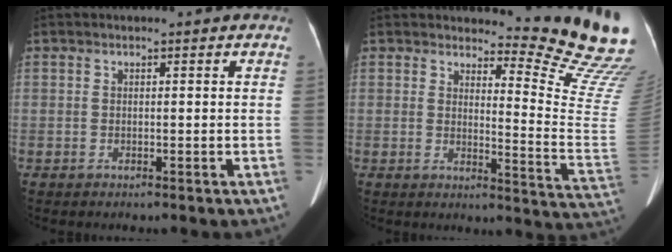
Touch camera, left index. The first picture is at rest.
{"total": 14.9, "force": [14.4, -1.1, 3.7], "torque": [-0.048, -0.156, 0.150]}